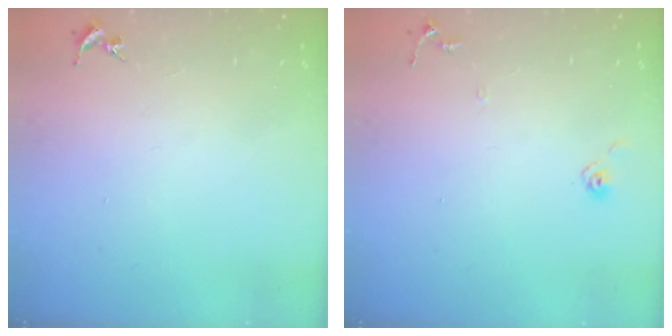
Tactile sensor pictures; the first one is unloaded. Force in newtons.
{"total": 6.7, "press": 6.6, "slide": 0.6}